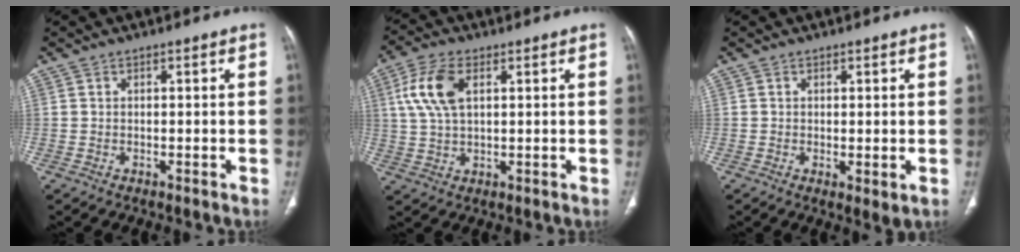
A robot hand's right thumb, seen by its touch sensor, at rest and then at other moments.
{"total": 8.9, "force": [2.7, 4.6, 7.0], "torque": [-0.154, 0.006, 0.053]}
{"total": 2.3, "force": [-0.1, 0.8, 2.2], "torque": [-0.038, -0.012, -0.002]}